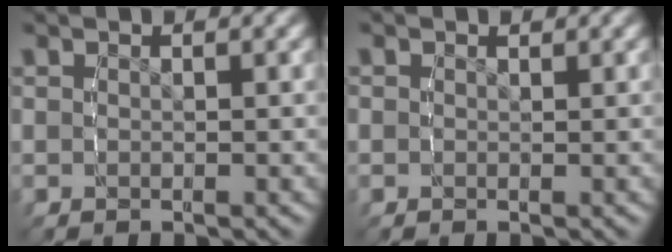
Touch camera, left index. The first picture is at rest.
{"total": 0.7, "force": [0.4, 0.6, 0.2], "torque": [0.002, -0.002, 0.007]}